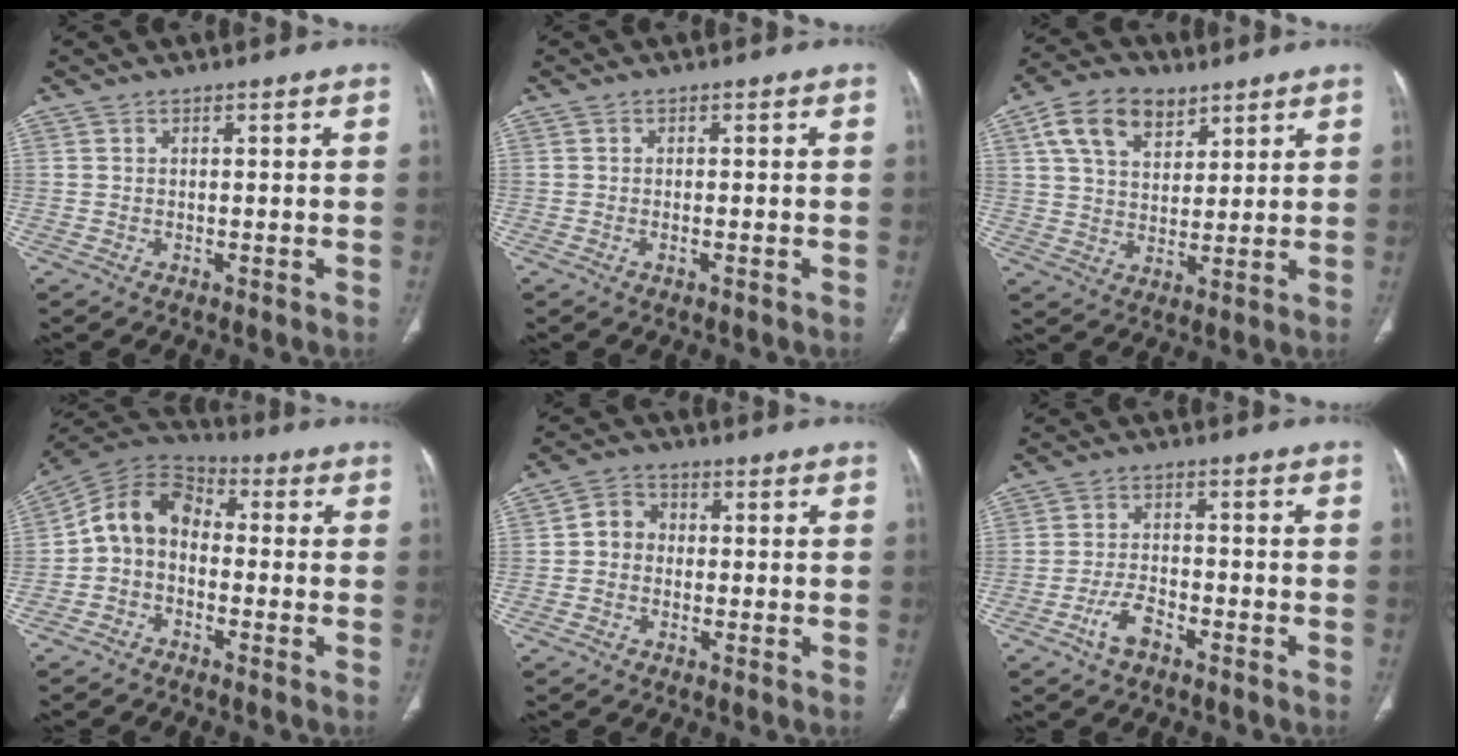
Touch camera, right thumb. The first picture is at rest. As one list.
[{"total": 0.9, "force": [-0.4, 0.2, 0.8], "torque": [-0.016, 0.004, -0.006]}, {"total": 11.2, "force": [5.9, 6.9, 6.5], "torque": [-0.094, -0.013, 0.108]}, {"total": 9.5, "force": [-1.4, 7.2, 6.0], "torque": [-0.098, 0.046, -0.045]}, {"total": 4.4, "force": [-0.4, 3.9, 2.0], "torque": [-0.013, 0.014, -0.017]}, {"total": 5.0, "force": [-3.1, 2.2, 3.3], "torque": [-0.061, 0.023, -0.058]}]